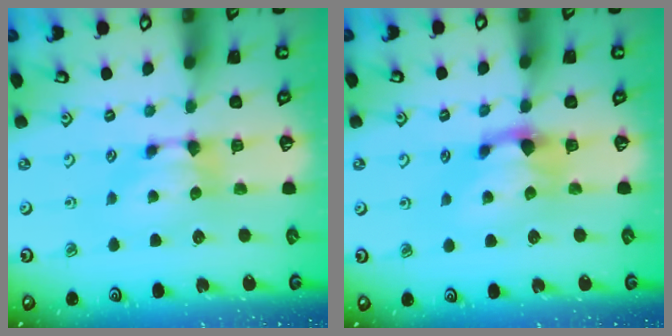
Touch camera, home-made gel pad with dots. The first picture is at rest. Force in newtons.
{"total": 1.4, "press": 0.6, "slide": 1.2}